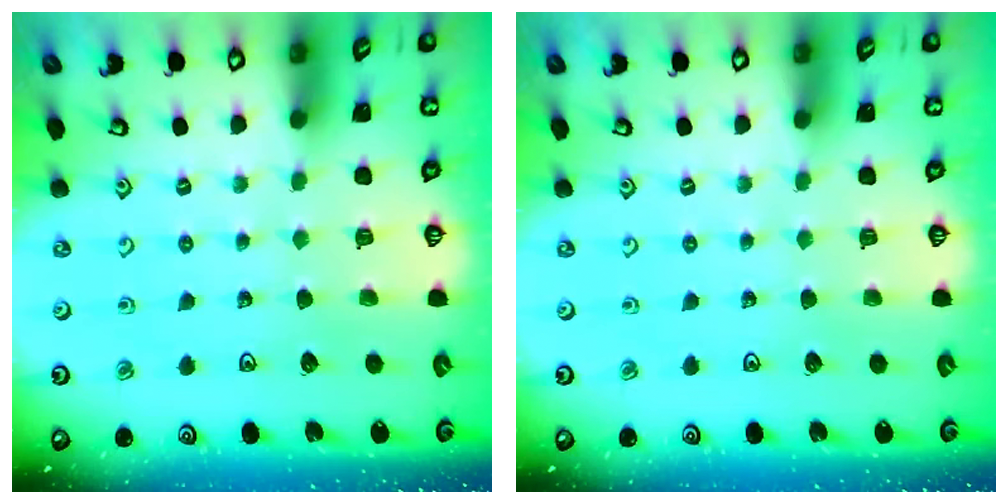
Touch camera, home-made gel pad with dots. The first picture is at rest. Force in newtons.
{"total": 0.0}